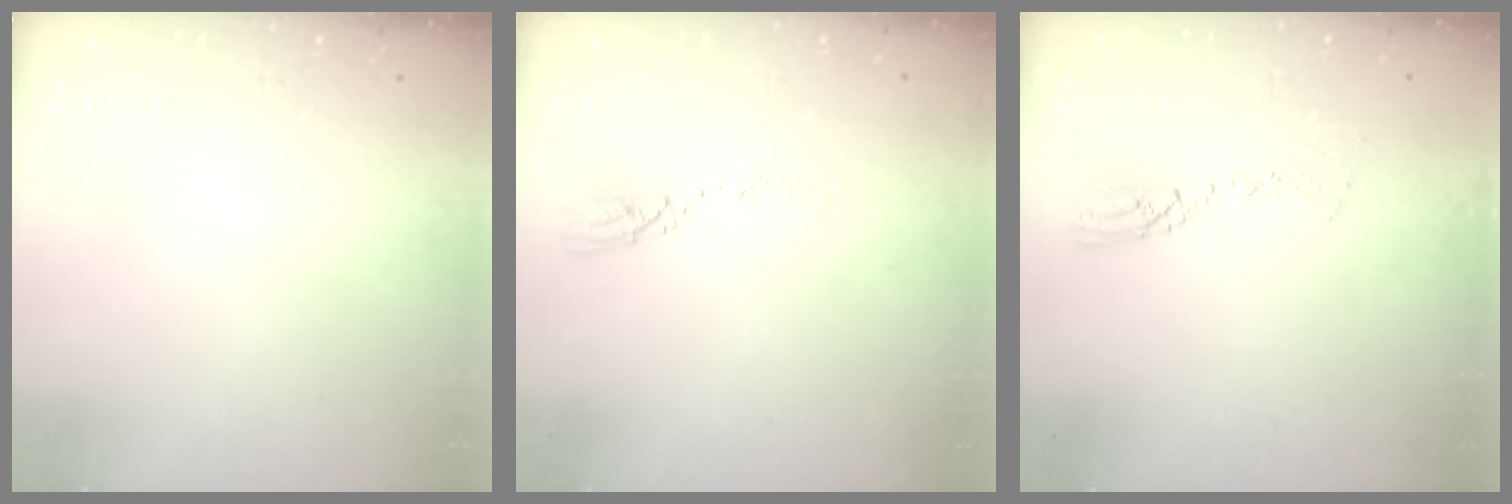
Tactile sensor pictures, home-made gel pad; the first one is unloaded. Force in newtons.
{"total": 4.6, "press": 4.6, "slide": 0.4}
{"total": 7.2, "press": 7.1, "slide": 0.6}